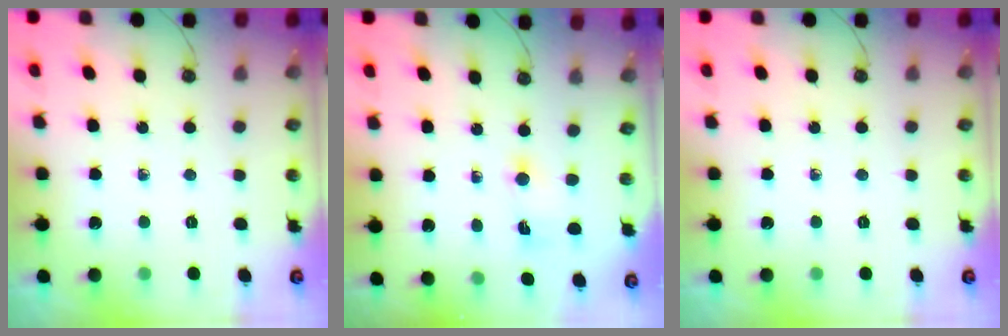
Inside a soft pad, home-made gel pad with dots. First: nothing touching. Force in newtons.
{"total": 1.6, "press": 1.6, "slide": 0.3}
{"total": 0.0}